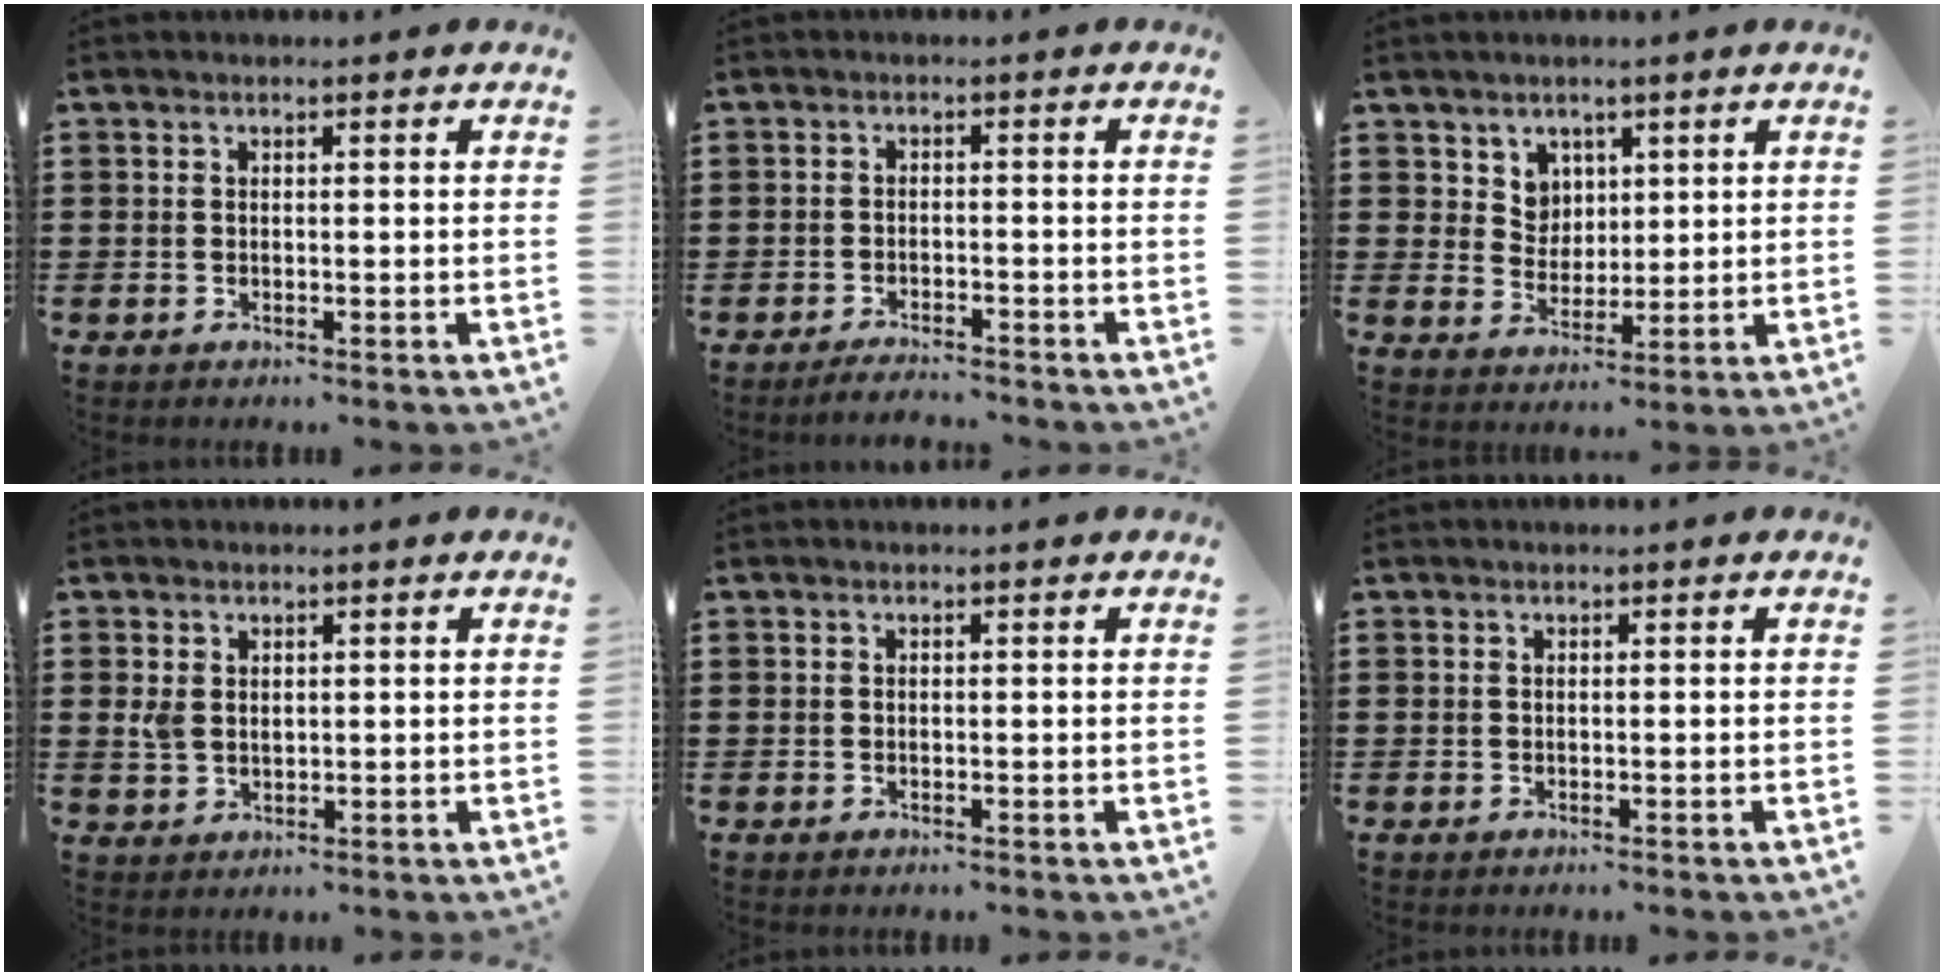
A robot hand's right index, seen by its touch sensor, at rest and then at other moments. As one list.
[{"total": 2.4, "force": [-2.4, 0.1, 0.0], "torque": [-0.005, 0.002, -0.048]}, {"total": 4.8, "force": [2.5, 4.0, 0.8], "torque": [-0.029, 0.007, 0.045]}, {"total": 2.4, "force": [0.8, 1.7, 1.5], "torque": [-0.033, 0.007, 0.015]}, {"total": 0.0}, {"total": 0.0}]